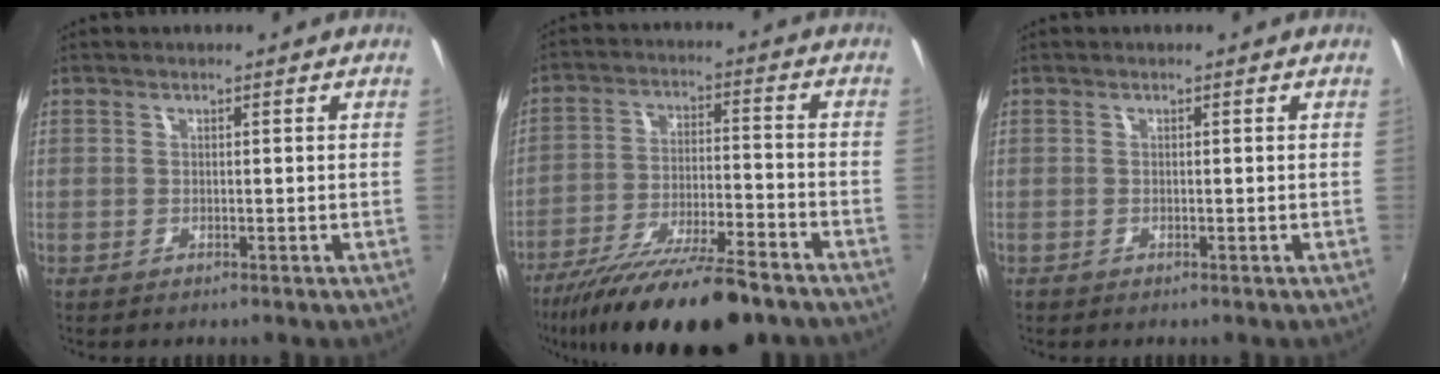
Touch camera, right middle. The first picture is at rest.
{"total": 20.0, "force": [-15.6, 4.2, 11.7], "torque": [-0.220, -0.041, -0.250]}
{"total": 0.0}